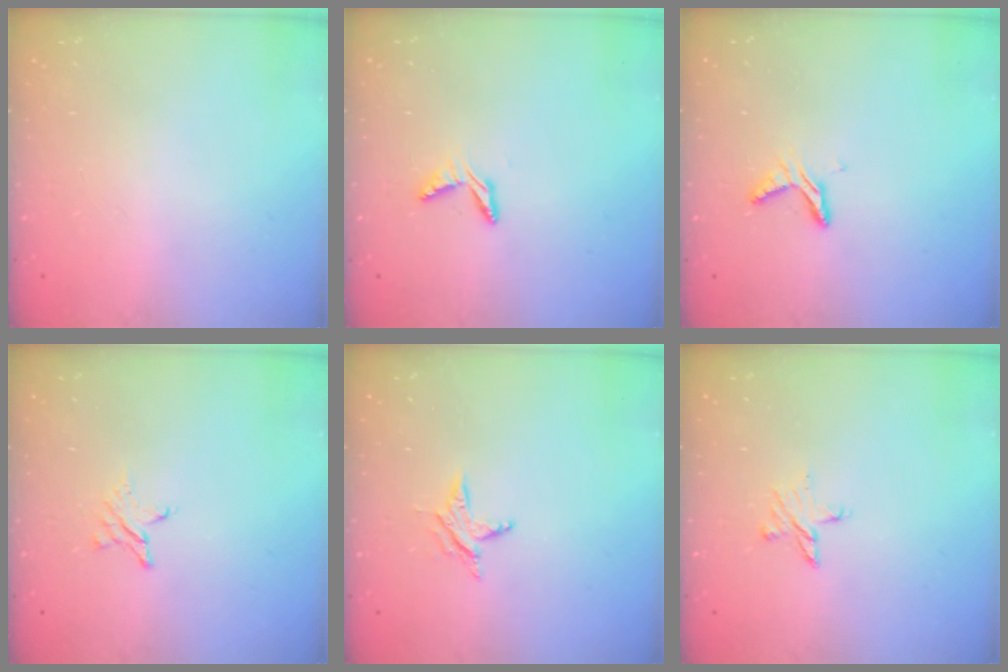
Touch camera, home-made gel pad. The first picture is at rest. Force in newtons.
{"total": 5.1, "press": 5.1, "slide": 0.5}
{"total": 5.4, "press": 5.4, "slide": 0.5}
{"total": 2.8, "press": 2.8, "slide": 0.3}
{"total": 4.9, "press": 4.9, "slide": 0.5}
{"total": 5.8, "press": 5.8, "slide": 0.5}